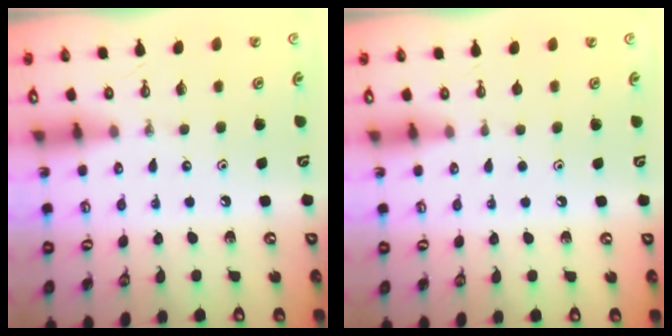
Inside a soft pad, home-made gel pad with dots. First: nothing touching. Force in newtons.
{"total": 1.2, "press": 0.5, "slide": 1.0}